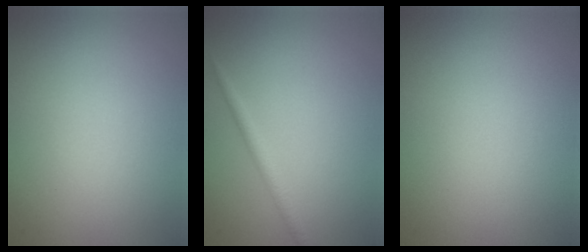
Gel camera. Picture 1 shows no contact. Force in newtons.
{"total": 1.3, "press": 1.3, "slide": 0.1}
{"total": 0.0}